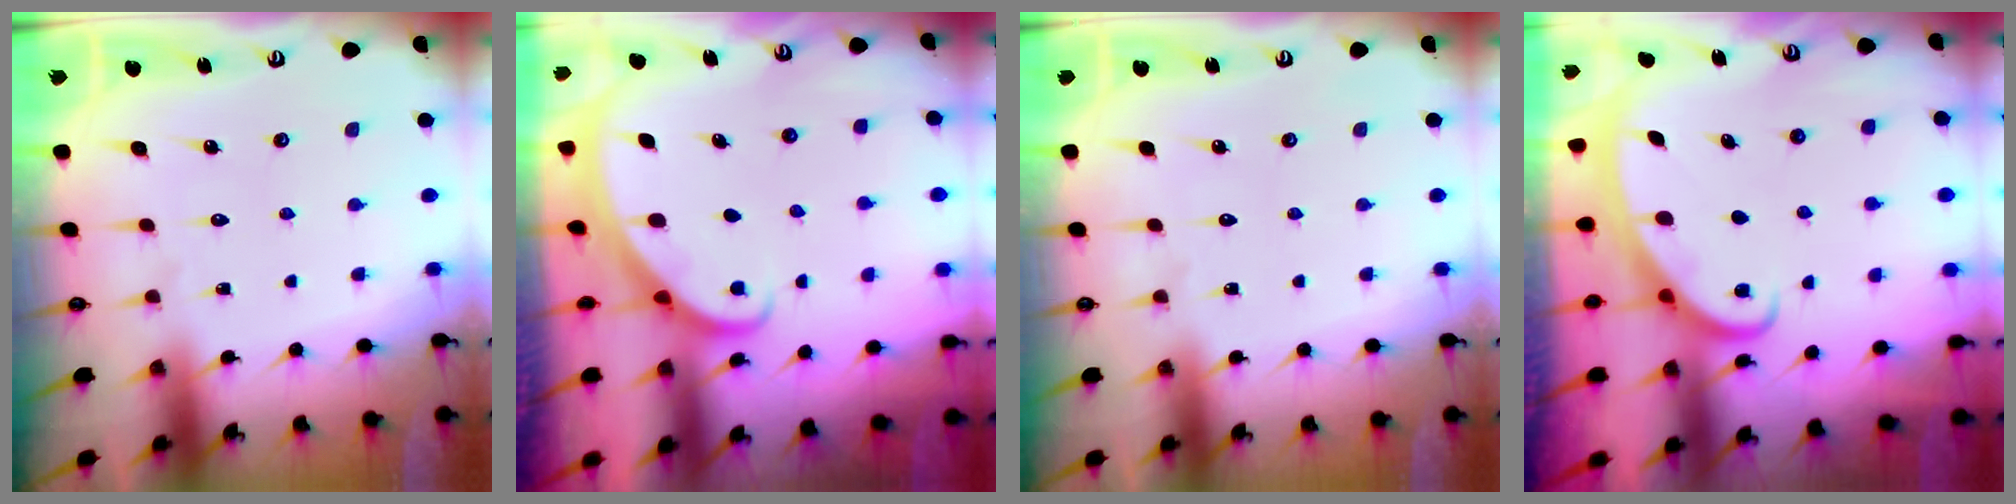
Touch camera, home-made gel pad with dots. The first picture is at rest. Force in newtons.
{"total": 1.7, "press": 1.7, "slide": 0.1}
{"total": 0.0}
{"total": 2.5, "press": 2.5, "slide": 0.3}